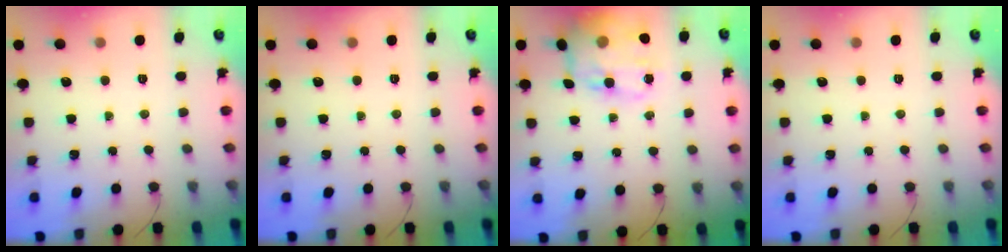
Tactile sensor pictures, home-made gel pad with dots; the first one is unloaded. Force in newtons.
{"total": 0.0}
{"total": 15.4, "press": 15.2, "slide": 2.7}
{"total": 0.0}